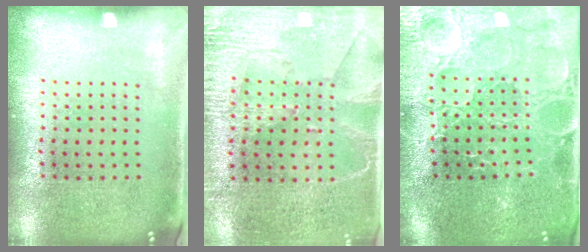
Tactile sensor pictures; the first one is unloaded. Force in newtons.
{"total": 3.0, "press": 2.7, "slide": 1.3}
{"total": 3.8, "press": 3.7, "slide": 0.8}